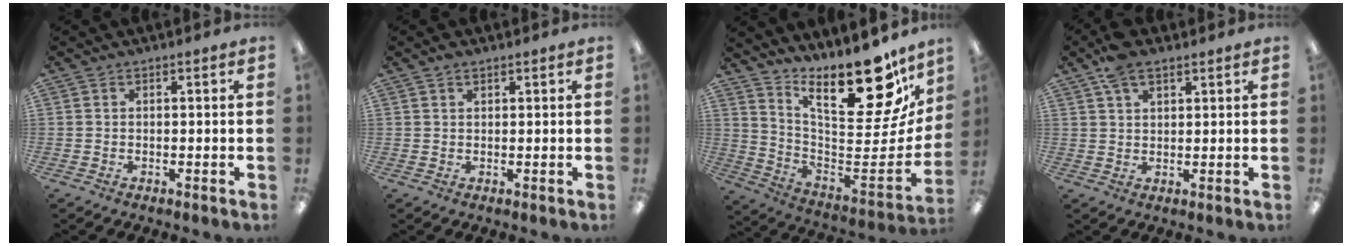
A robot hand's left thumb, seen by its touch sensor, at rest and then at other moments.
{"total": 1.5, "force": [1.2, 0.6, 0.6], "torque": [-0.015, 0.000, 0.022]}
{"total": 23.4, "force": [17.0, 7.7, 14.2], "torque": [-0.176, -0.135, 0.283]}
{"total": 6.1, "force": [4.1, 2.7, 3.6], "torque": [-0.063, -0.011, 0.074]}